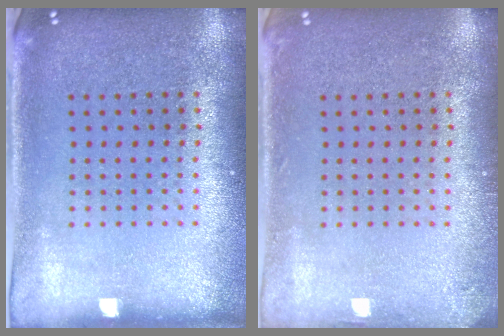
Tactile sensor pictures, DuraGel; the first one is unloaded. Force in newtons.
{"total": 0.9, "press": 0.9, "slide": 0.1}